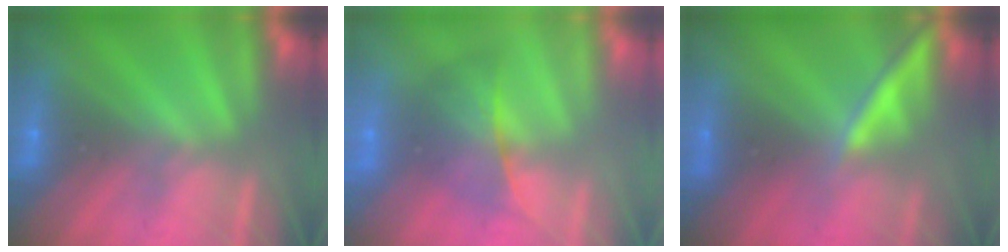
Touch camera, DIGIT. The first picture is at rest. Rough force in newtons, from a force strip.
{"total": 2.1}
{"total": 2.2}